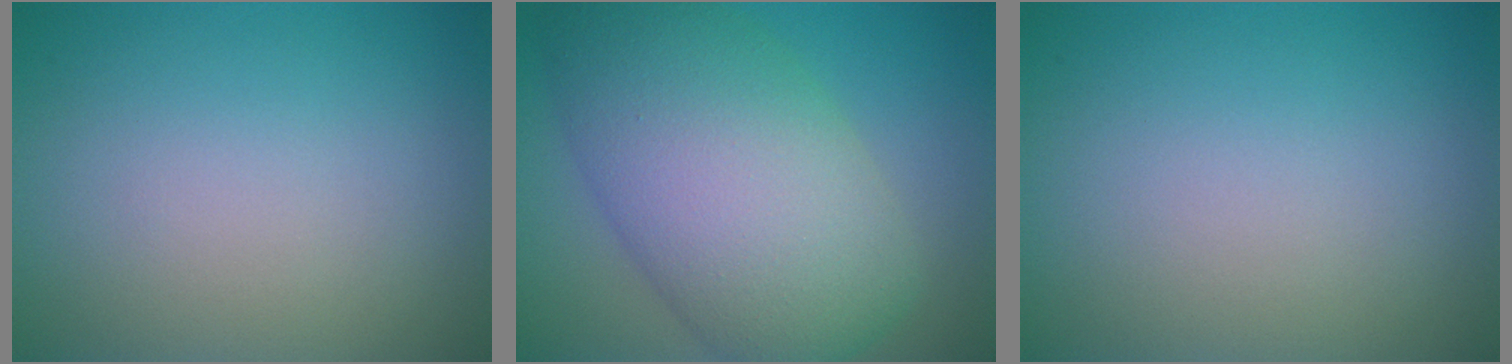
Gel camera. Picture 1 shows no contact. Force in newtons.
{"total": 11.3, "press": 11.3, "slide": 0.2}
{"total": 0.0}